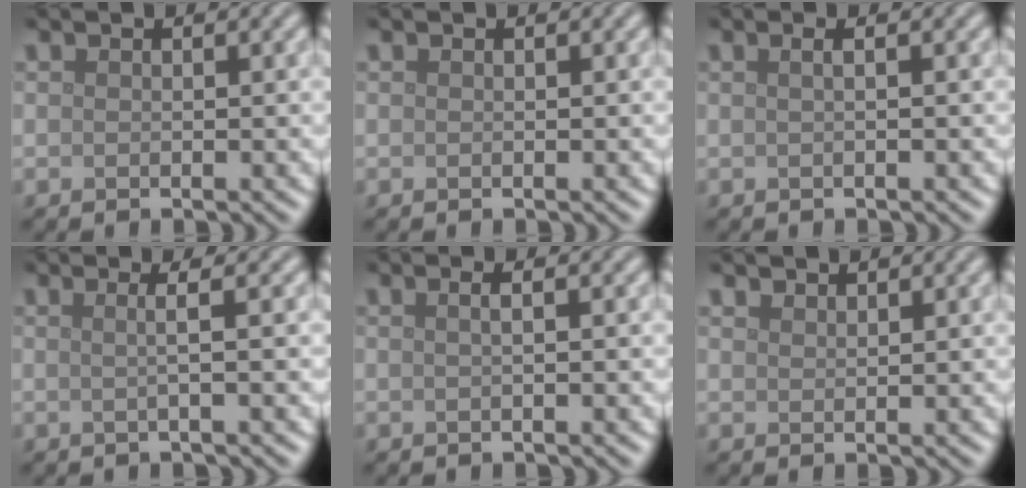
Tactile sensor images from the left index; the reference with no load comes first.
{"total": 0.0}
{"total": 1.7, "force": [0.5, 0.8, 1.4], "torque": [-0.005, 0.002, -0.010]}
{"total": 2.2, "force": [0.2, 0.7, 2.1], "torque": [-0.027, 0.007, -0.015]}
{"total": 1.9, "force": [0.5, 0.9, 1.6], "torque": [-0.006, 0.003, -0.013]}
{"total": 1.2, "force": [1.1, 0.2, 0.1], "torque": [-0.005, 0.000, 0.022]}